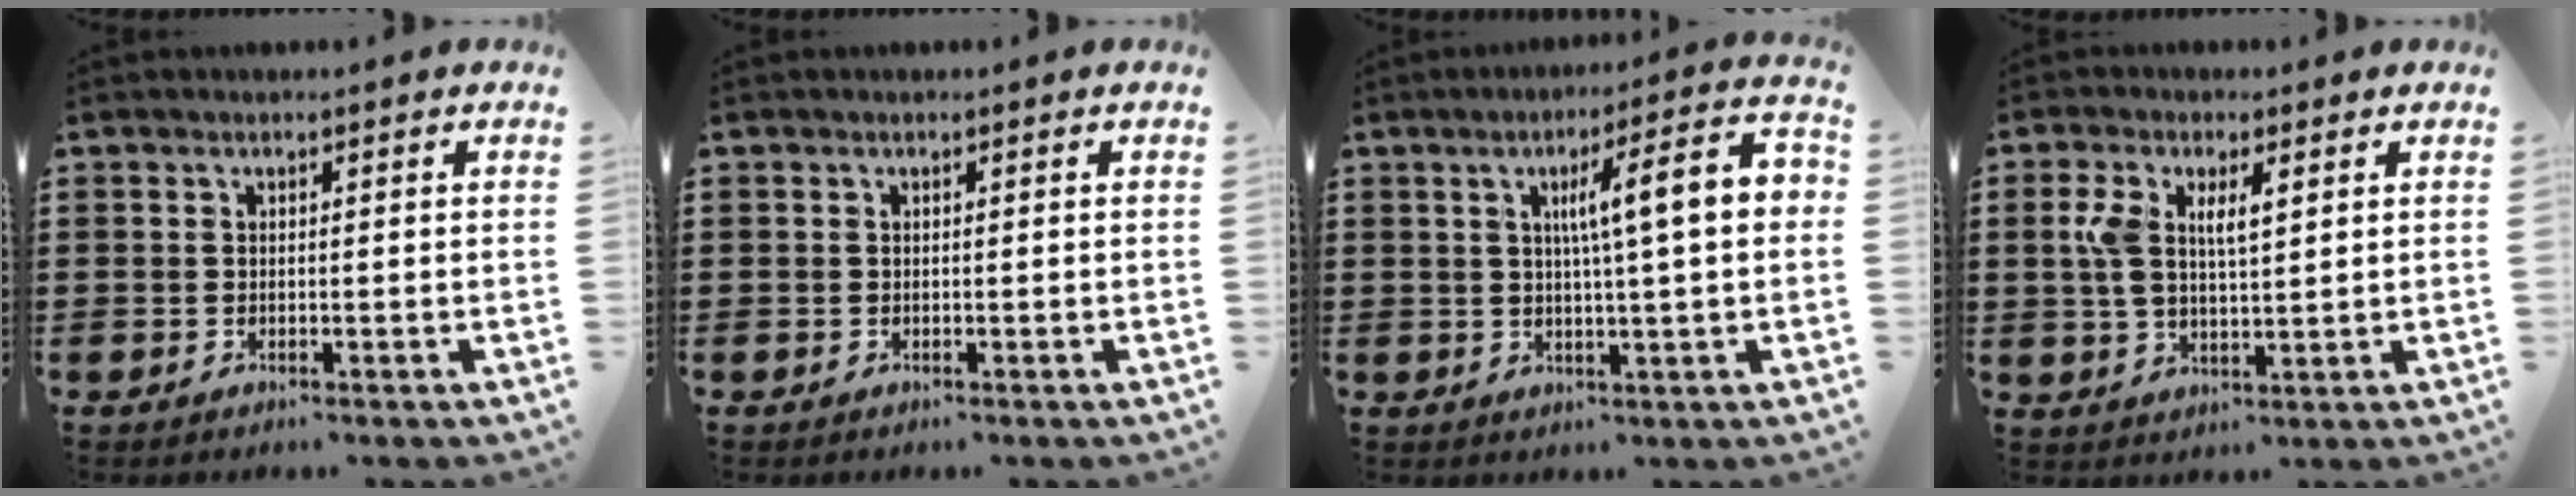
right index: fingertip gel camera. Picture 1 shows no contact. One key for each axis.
{"total": 0.0}
{"total": 8.9, "fx": 1.5, "fy": 0.5, "fz": 8.8, "tx": -0.150, "ty": -0.004, "tz": 0.013}
{"total": 5.9, "fx": 1.7, "fy": 2.6, "fz": 5.0, "tx": -0.107, "ty": 0.008, "tz": 0.029}